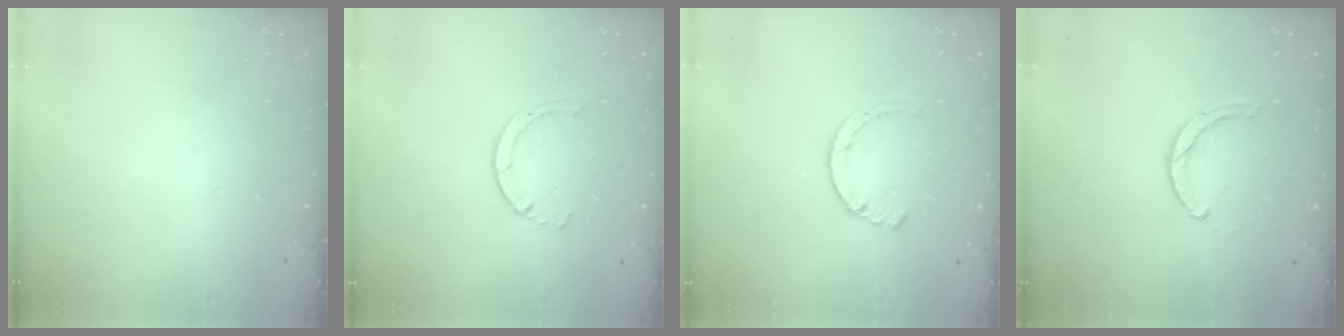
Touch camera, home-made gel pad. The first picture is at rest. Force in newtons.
{"total": 2.8, "press": 2.8, "slide": 0.4}
{"total": 1.2, "press": 1.2, "slide": 0.3}
{"total": 3.0, "press": 2.9, "slide": 0.5}